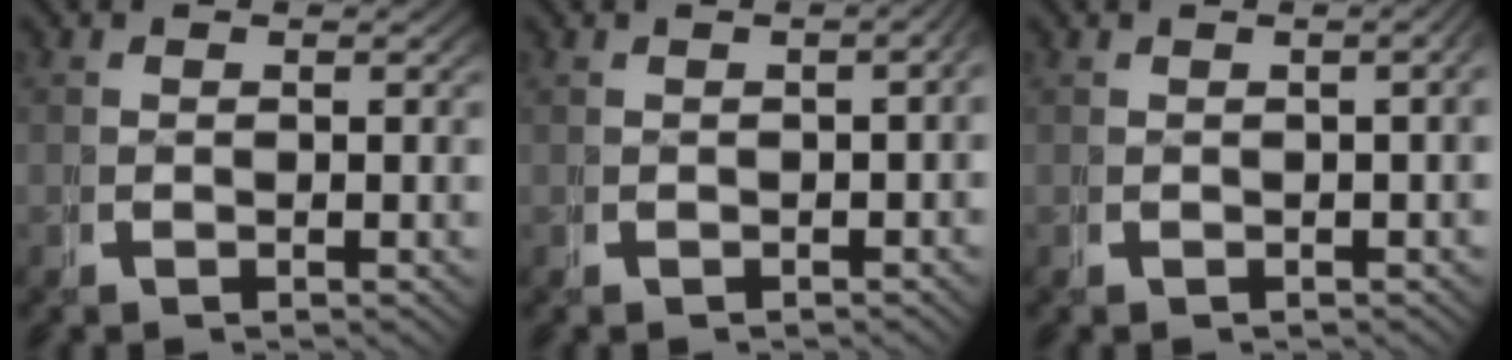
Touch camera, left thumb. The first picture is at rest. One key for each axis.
{"total": 2.1, "fx": -0.5, "fy": 0.8, "fz": 1.9, "tx": -0.023, "ty": 0.003, "tz": -0.007}
{"total": 2.0, "fx": -0.3, "fy": 0.6, "fz": 1.9, "tx": -0.023, "ty": 0.009, "tz": -0.003}